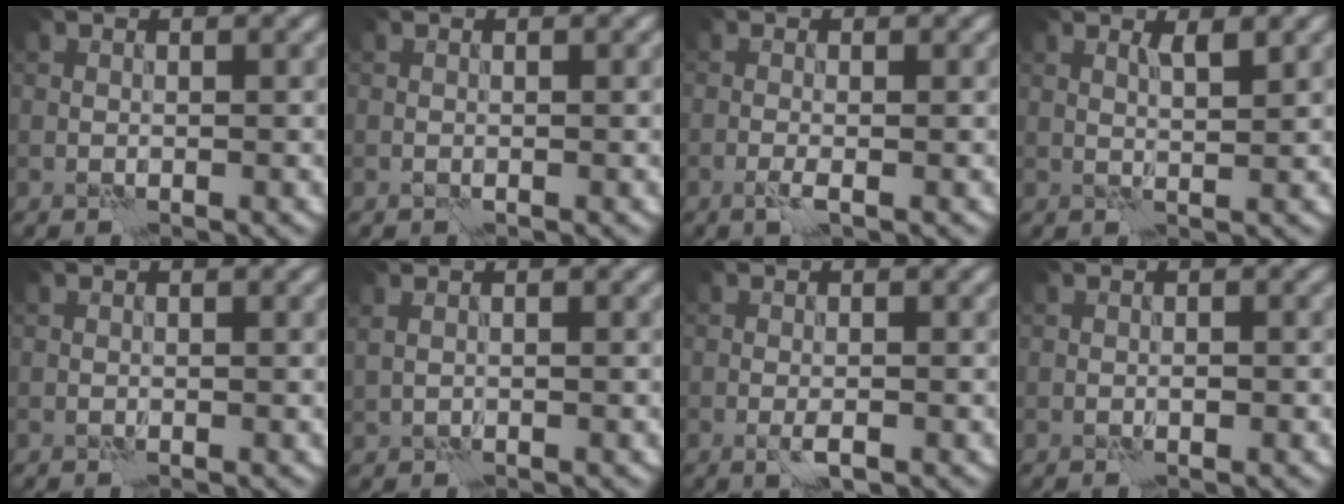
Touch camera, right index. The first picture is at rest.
{"total": 0.0}
{"total": 1.2, "force": [-0.5, 0.1, 1.0], "torque": [-0.023, -0.002, -0.016]}
{"total": 1.6, "force": [1.0, 0.2, 1.1], "torque": [-0.020, 0.001, 0.017]}
{"total": 0.0}
{"total": 1.2, "force": [0.7, 0.6, 0.8], "torque": [-0.009, 0.002, 0.001]}
{"total": 1.4, "force": [-0.7, 0.2, 1.2], "torque": [-0.023, -0.001, -0.014]}
{"total": 0.5, "force": [-0.2, 0.2, 0.4], "torque": [-0.009, 0.004, -0.002]}